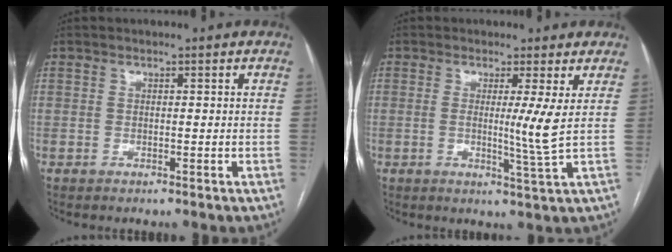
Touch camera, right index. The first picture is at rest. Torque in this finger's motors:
{"motor_torque": [-0.11, 0.11, 0.22, 0.01]}